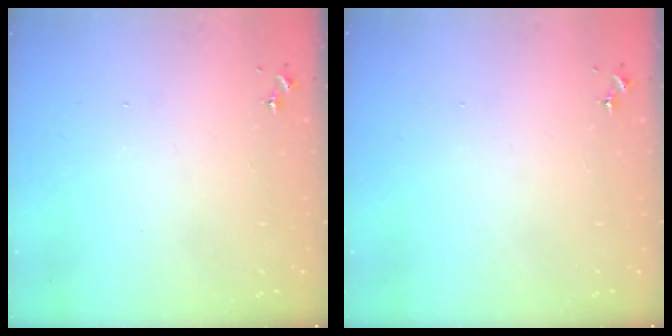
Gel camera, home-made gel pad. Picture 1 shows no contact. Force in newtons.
{"total": 0.0}